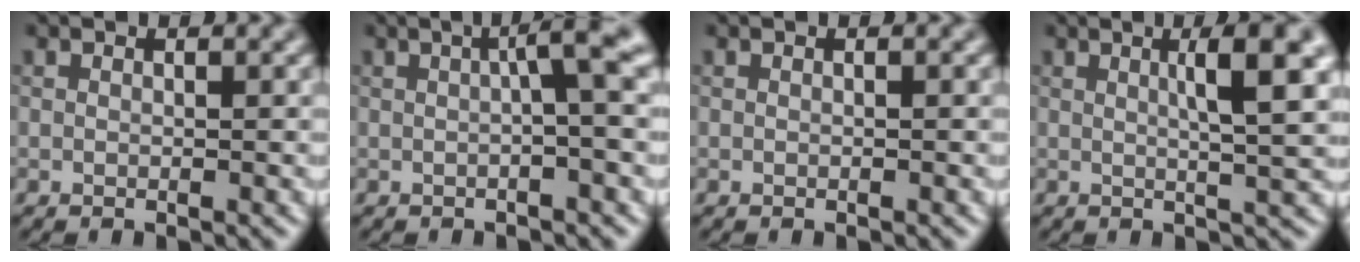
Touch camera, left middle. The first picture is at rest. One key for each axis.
{"total": 3.6, "fx": 0.4, "fy": 0.5, "fz": 3.5, "tx": -0.046, "ty": 0.013, "tz": 0.003}
{"total": 0.0}
{"total": 5.4, "fx": 1.6, "fy": 1.0, "fz": 5.1, "tx": -0.065, "ty": 0.009, "tz": 0.022}